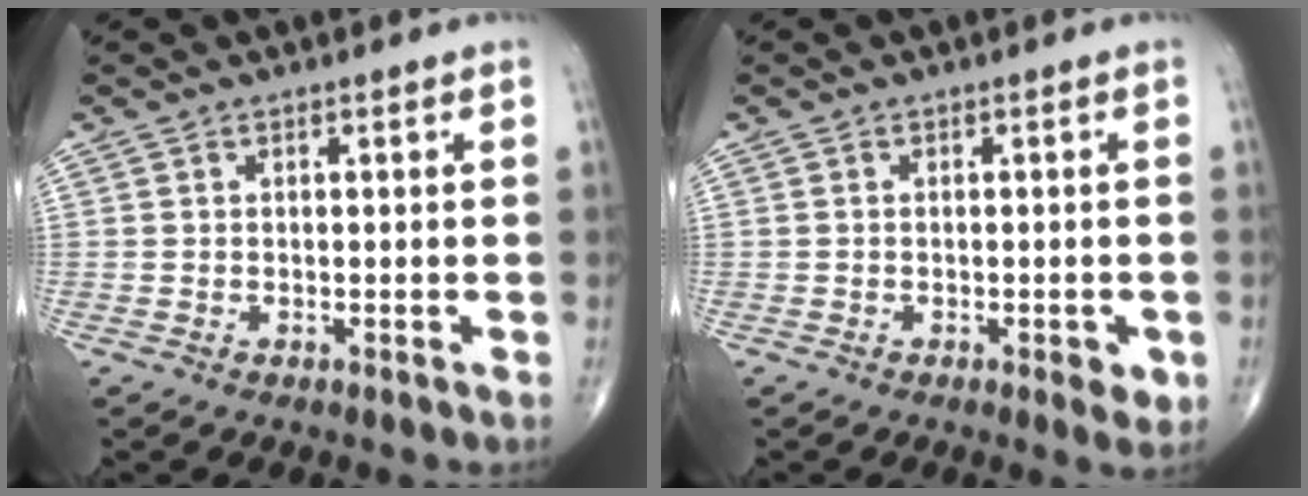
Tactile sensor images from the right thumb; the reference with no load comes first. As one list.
[{"total": 2.9, "force": [-1.1, 1.1, 2.4], "torque": [-0.022, -0.004, -0.012]}]